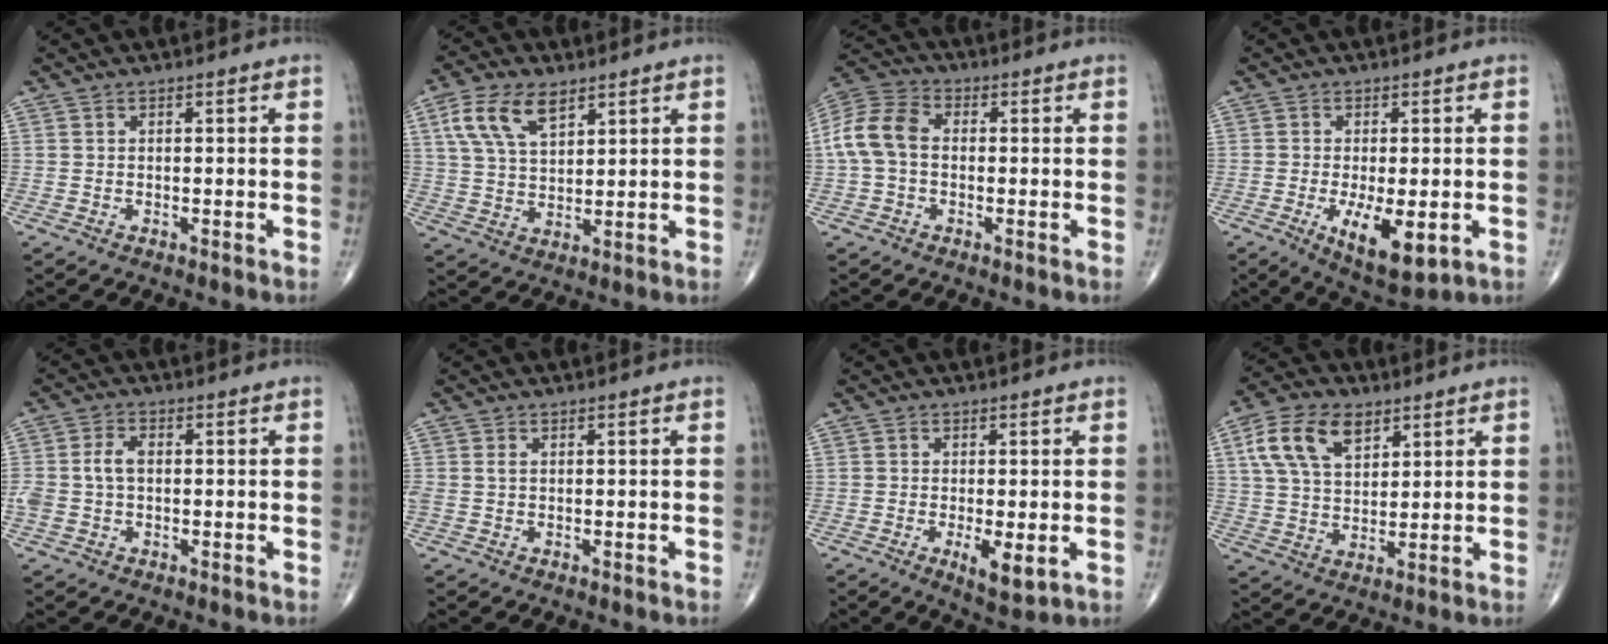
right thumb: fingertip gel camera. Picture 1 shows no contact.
{"total": 9.9, "force": [5.1, 5.1, 6.9], "torque": [-0.131, -0.009, 0.101]}
{"total": 9.6, "force": [-0.1, 6.7, 6.9], "torque": [-0.142, 0.029, -0.013]}
{"total": 9.8, "force": [-2.7, 3.9, 8.6], "torque": [-0.134, -0.019, -0.034]}
{"total": 5.0, "force": [0.0, 3.3, 3.9], "torque": [-0.096, 0.016, -0.002]}
{"total": 1.1, "force": [0.2, 0.7, 0.8], "torque": [-0.024, 0.005, 0.007]}
{"total": 5.5, "force": [-1.4, 1.9, 4.9], "torque": [-0.081, -0.016, -0.018]}
{"total": 12.1, "force": [5.5, 7.2, 8.0], "torque": [-0.139, -0.007, 0.103]}